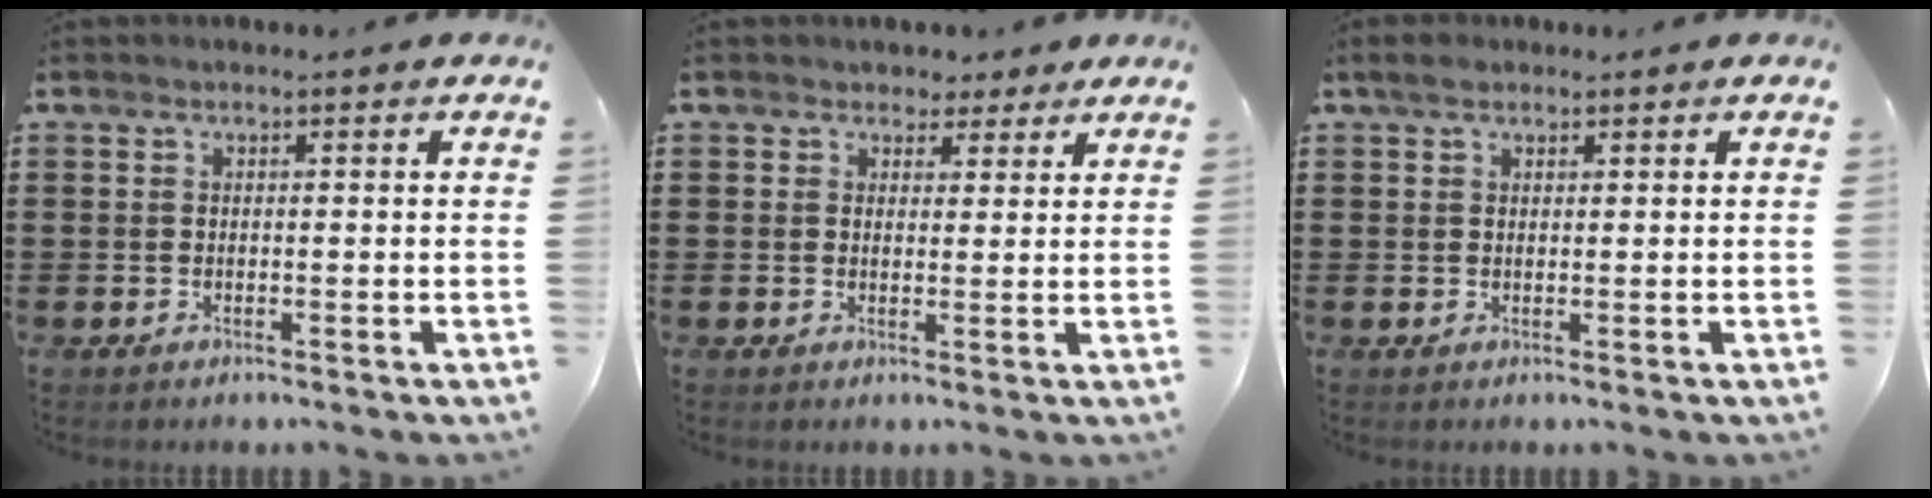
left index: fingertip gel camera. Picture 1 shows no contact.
{"total": 2.6, "force": [1.9, 1.7, 0.1], "torque": [-0.007, 0.005, 0.034]}
{"total": 1.9, "force": [1.3, 1.0, 0.9], "torque": [-0.022, 0.007, 0.024]}